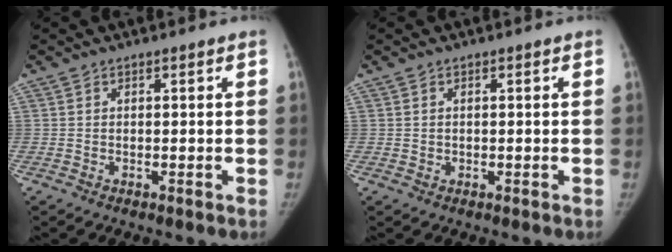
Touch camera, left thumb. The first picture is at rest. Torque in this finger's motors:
{"motor_torque": [-0.50, -0.07, -0.15, 0.14, -0.02]}